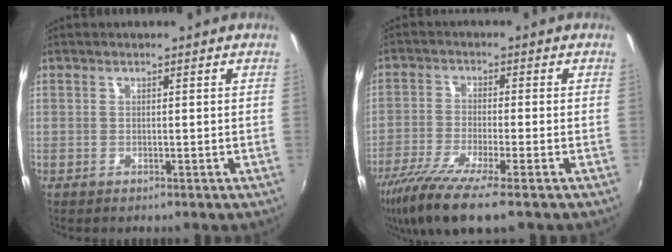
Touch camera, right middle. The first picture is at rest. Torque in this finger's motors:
{"motor_torque": [1.11, -1.03, 0.21, 0.10]}